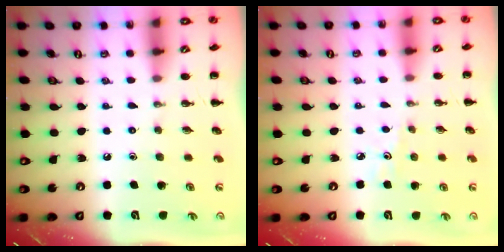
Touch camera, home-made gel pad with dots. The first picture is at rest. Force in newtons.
{"total": 3.2, "press": 3.0, "slide": 1.1}